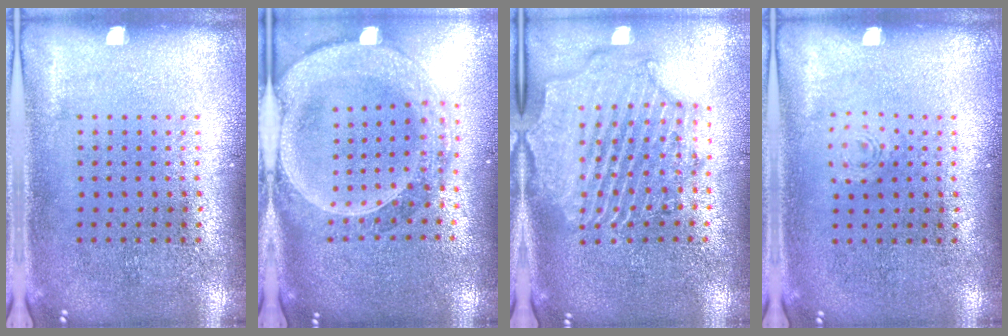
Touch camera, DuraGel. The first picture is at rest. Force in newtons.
{"total": 2.8, "press": 2.4, "slide": 1.3}
{"total": 2.5, "press": 2.2, "slide": 1.1}
{"total": 0.7, "press": 0.6, "slide": 0.2}